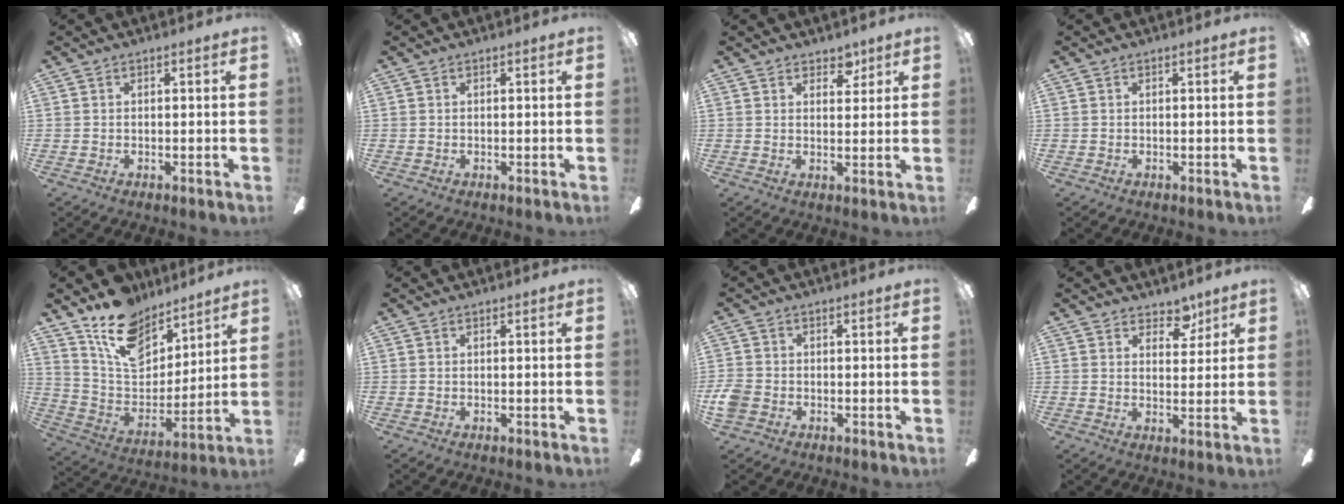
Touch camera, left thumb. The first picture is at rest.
{"total": 0.0}
{"total": 4.2, "force": [3.3, 2.3, 1.3], "torque": [0.000, -0.016, 0.055]}
{"total": 0.0}
{"total": 17.0, "force": [12.6, 9.2, 6.8], "torque": [-0.135, -0.075, 0.234]}
{"total": 0.0}
{"total": 4.1, "force": [-1.5, 3.2, 2.0], "torque": [-0.043, 0.010, -0.028]}
{"total": 6.0, "force": [4.6, 3.2, 2.0], "torque": [-0.011, -0.023, 0.079]}